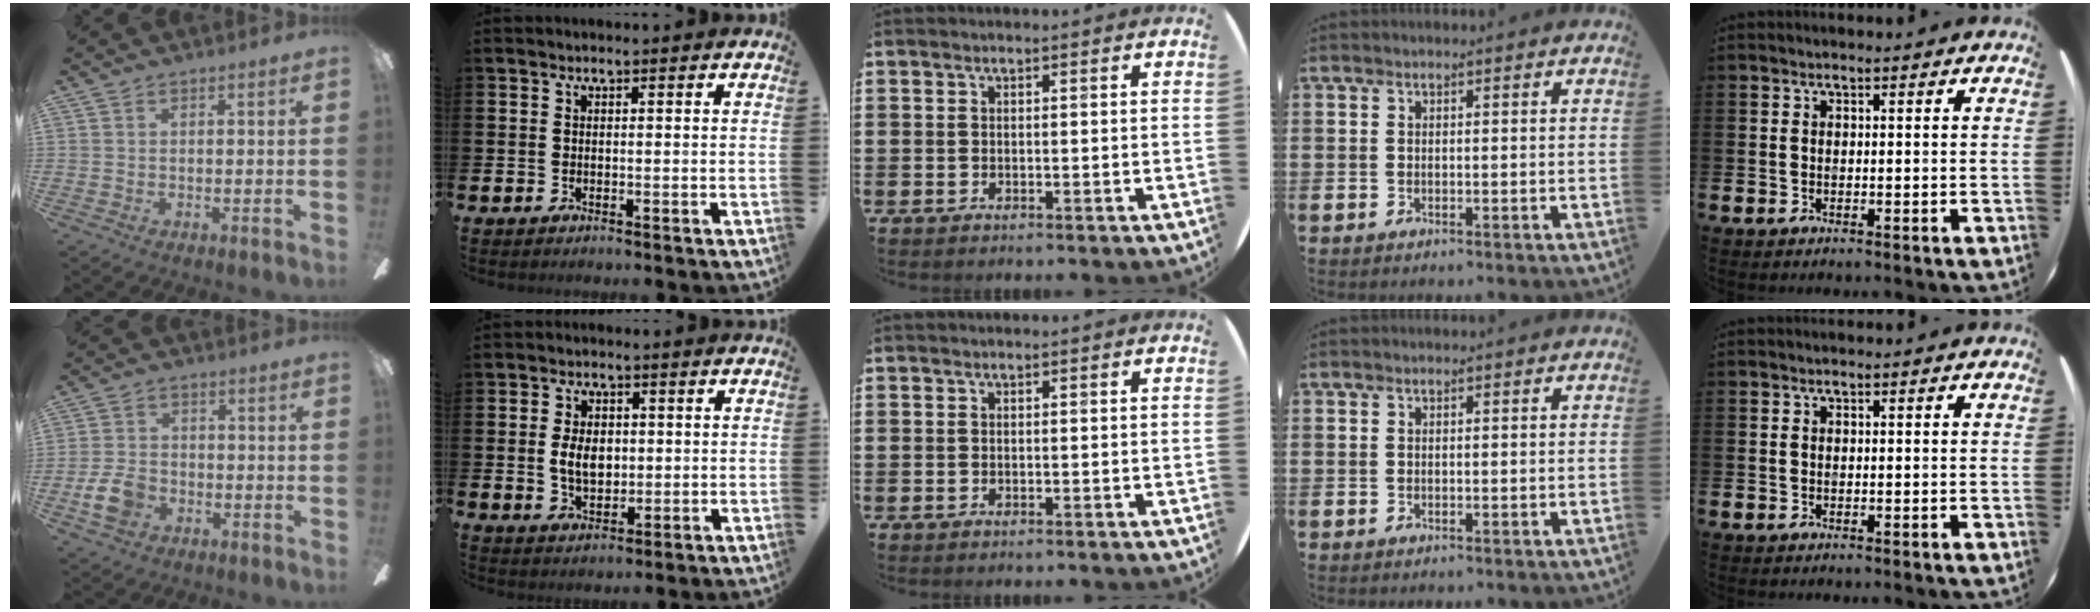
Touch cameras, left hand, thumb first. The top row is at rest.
{"thumb": {"total": 7.4, "force": [-2.8, 5.1, 4.5], "torque": [-0.102, 0.013, -0.052]}, "index": {"total": 4.7, "force": [0.4, 3.0, 3.5], "torque": [-0.059, 0.006, 0.003]}}